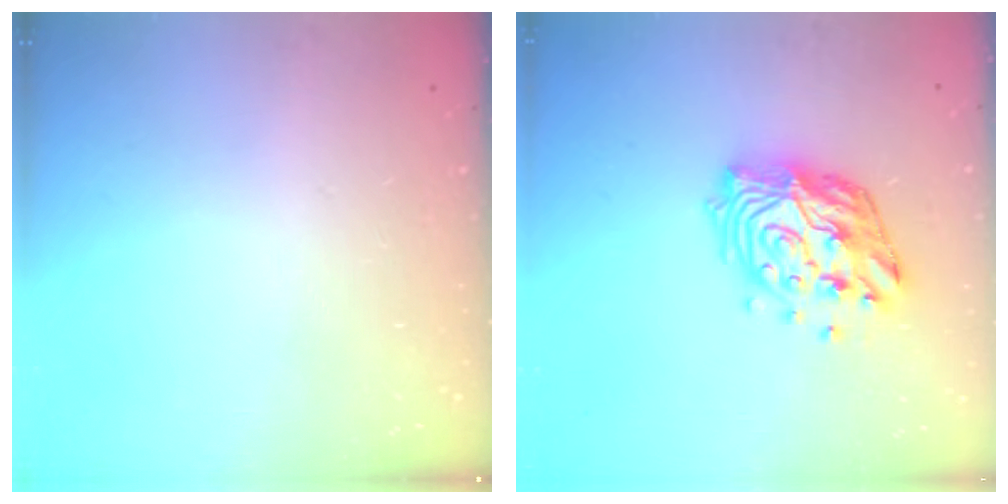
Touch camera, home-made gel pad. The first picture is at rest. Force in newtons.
{"total": 15.0, "press": 14.9, "slide": 1.6}